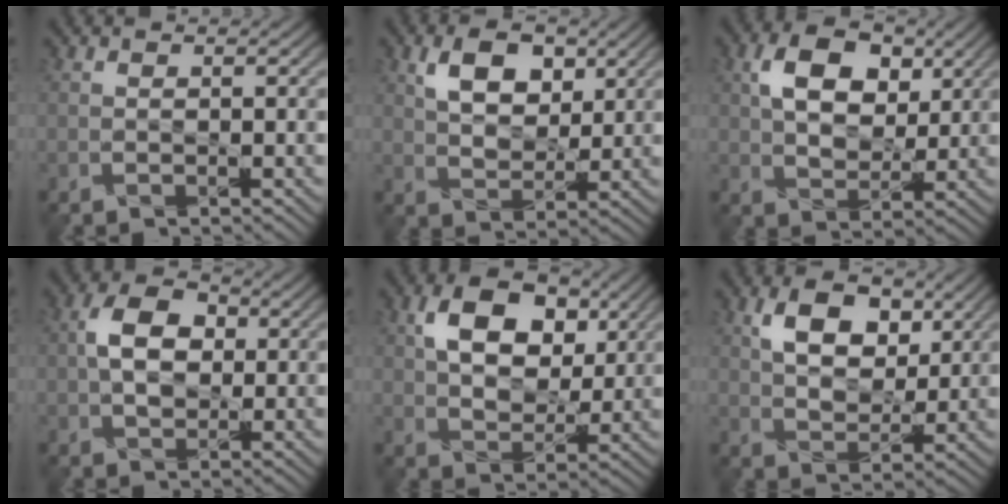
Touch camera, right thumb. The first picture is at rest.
{"total": 6.4, "force": [2.9, 3.9, 4.2], "torque": [-0.077, -0.001, 0.050]}
{"total": 7.7, "force": [2.8, 5.0, 5.1], "torque": [-0.098, 0.005, 0.048]}
{"total": 5.6, "force": [0.6, 3.9, 4.0], "torque": [-0.079, 0.007, 0.006]}
{"total": 8.8, "force": [3.2, 5.8, 5.7], "torque": [-0.109, 0.004, 0.052]}
{"total": 7.1, "force": [3.1, 4.4, 4.7], "torque": [-0.086, 0.000, 0.053]}